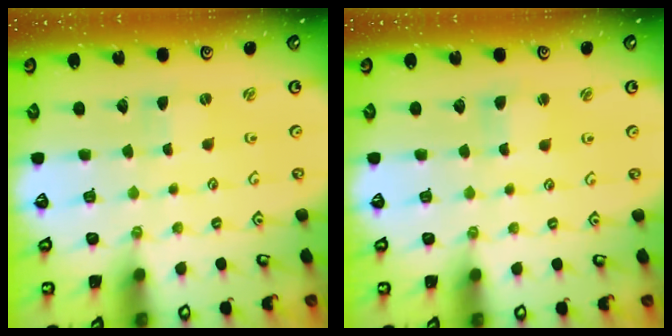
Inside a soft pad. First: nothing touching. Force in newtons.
{"total": 1.5, "press": 1.5, "slide": 0.3}